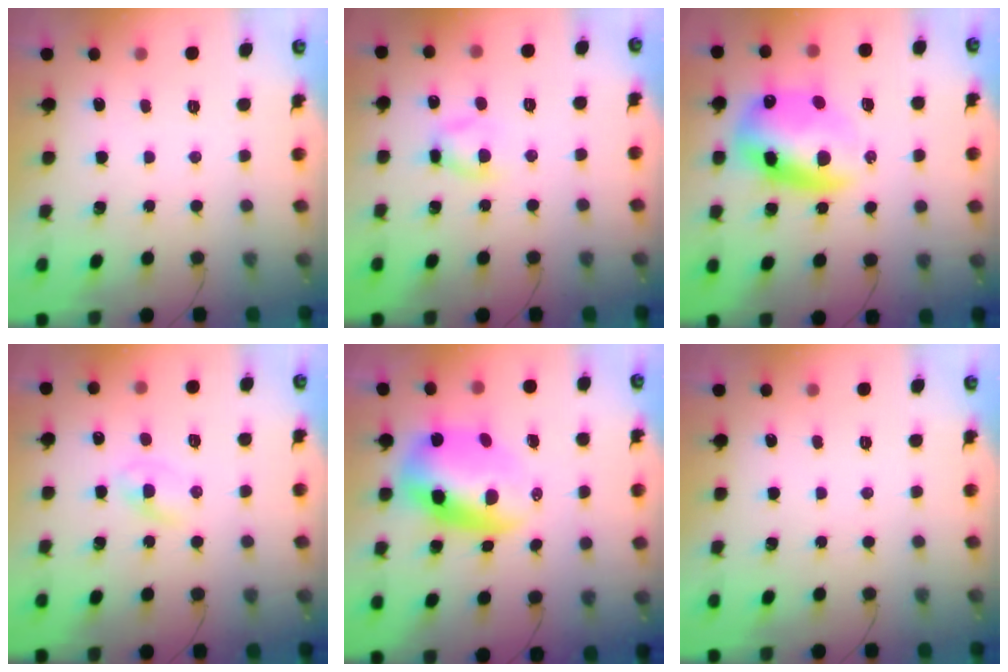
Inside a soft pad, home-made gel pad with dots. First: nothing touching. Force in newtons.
{"total": 4.7, "press": 4.6, "slide": 0.7}
{"total": 15.0, "press": 14.4, "slide": 3.9}
{"total": 2.6, "press": 2.3, "slide": 1.1}
{"total": 11.3, "press": 11.0, "slide": 2.7}
{"total": 0.0}